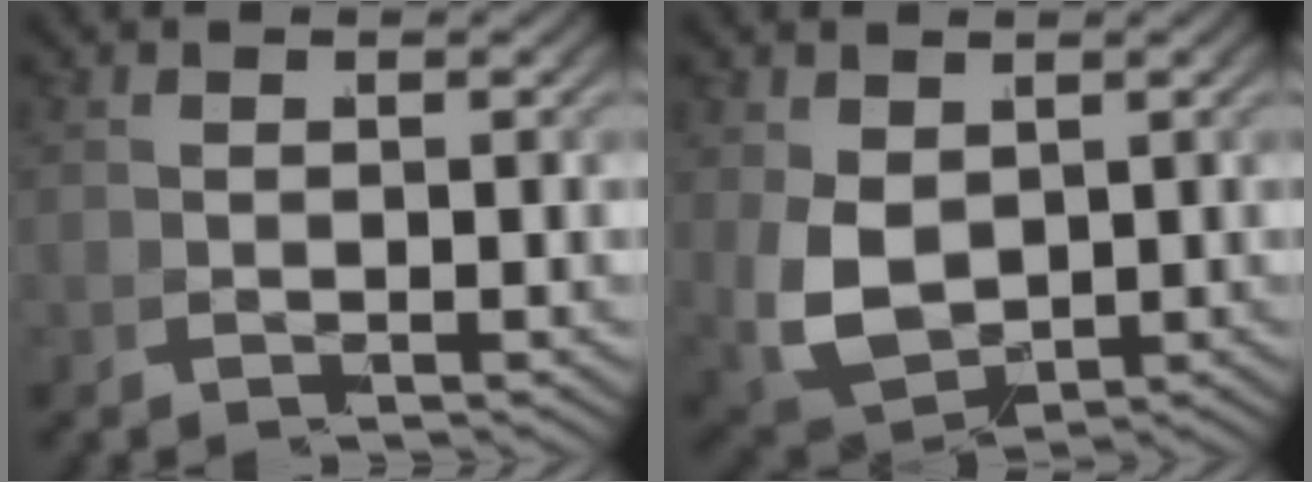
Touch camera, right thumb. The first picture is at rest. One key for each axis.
{"total": 6.6, "fx": 0.4, "fy": 4.8, "fz": 4.5, "tx": -0.125, "ty": -0.044, "tz": 0.038}